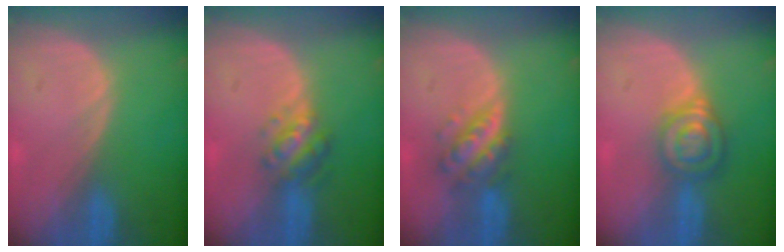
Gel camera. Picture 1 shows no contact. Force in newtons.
{"total": 4.9, "press": 4.5, "slide": 2.0}
{"total": 5.5, "press": 5.1, "slide": 2.0}
{"total": 6.5, "press": 5.7, "slide": 3.2}